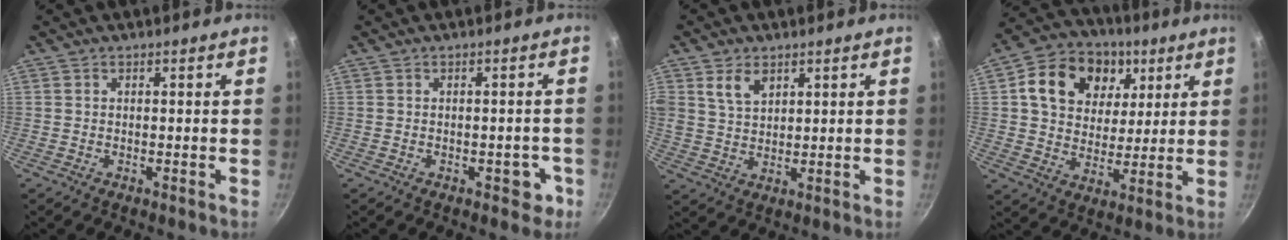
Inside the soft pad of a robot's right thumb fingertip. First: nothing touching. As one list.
[{"total": 3.4, "force": [-1.4, 2.2, 2.2], "torque": [0.002, 0.019, -0.010]}, {"total": 5.7, "force": [2.8, 3.7, 3.3], "torque": [-0.052, -0.013, 0.057]}, {"total": 16.9, "force": [5.9, 13.1, 8.9], "torque": [-0.132, -0.001, 0.090]}]